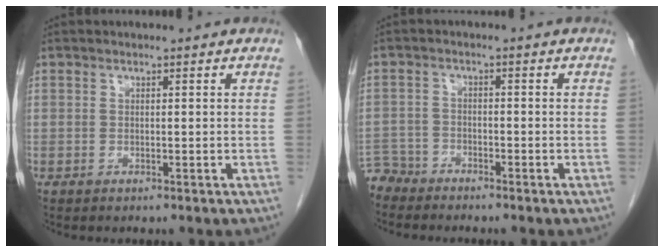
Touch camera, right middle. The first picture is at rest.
{"total": 4.4, "force": [-4.2, 1.1, -0.7], "torque": [0.018, -0.008, -0.084]}